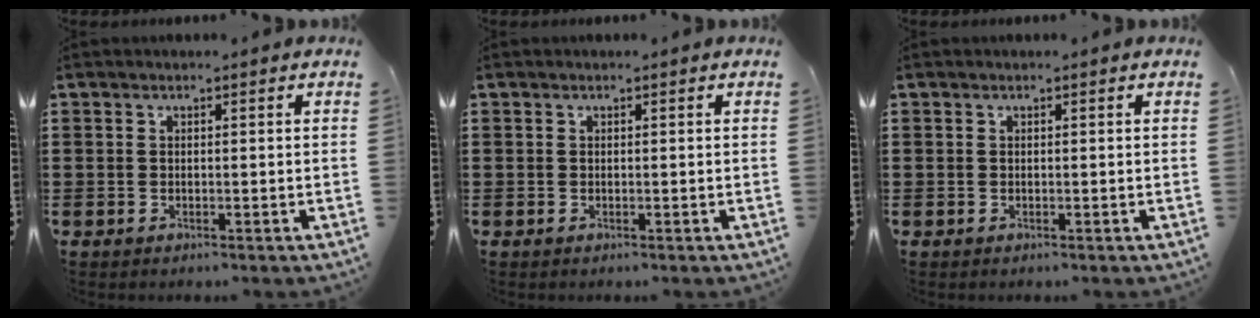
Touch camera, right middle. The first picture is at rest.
{"total": 0.0}
{"total": 0.0}